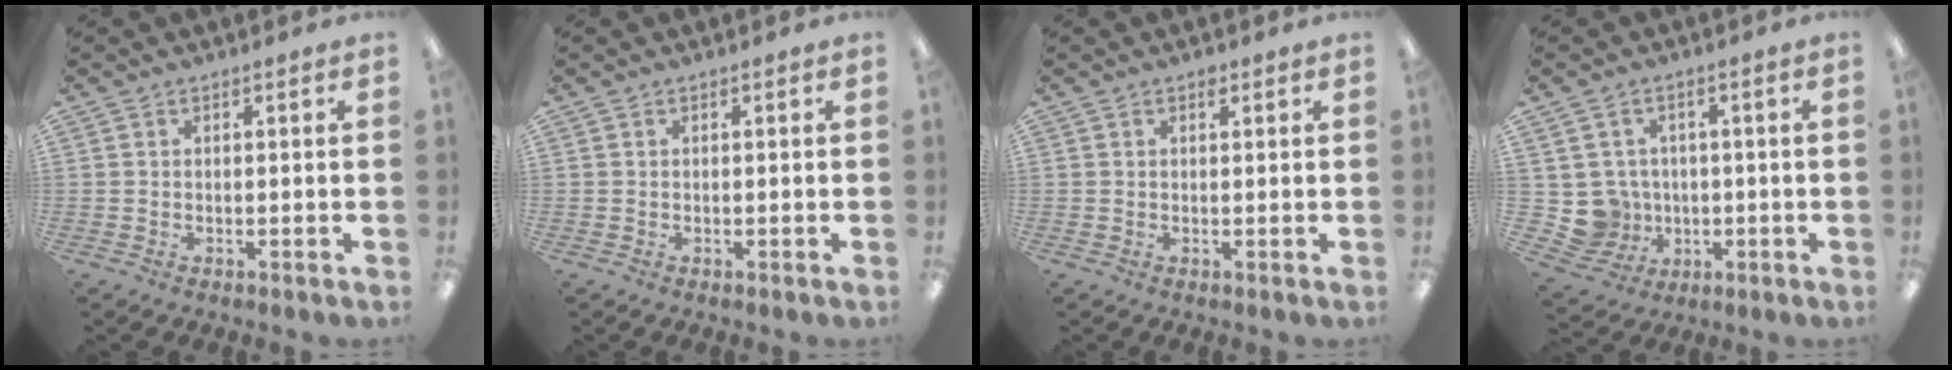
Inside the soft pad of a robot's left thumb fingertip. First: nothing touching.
{"total": 0.0}
{"total": 0.9, "force": [0.6, 0.5, 0.5], "torque": [-0.004, -0.002, 0.009]}
{"total": 6.8, "force": [0.3, 6.8, 0.7], "torque": [-0.034, -0.003, 0.016]}